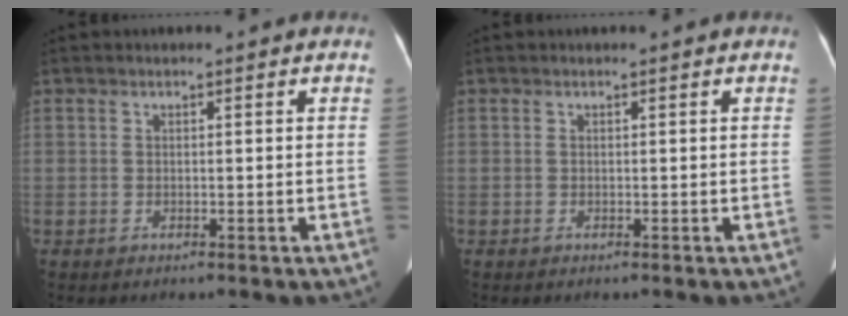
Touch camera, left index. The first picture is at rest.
{"total": 0.0}